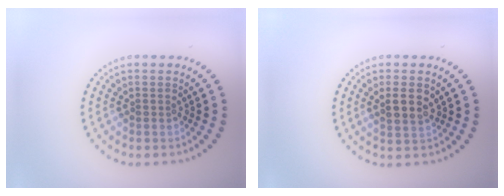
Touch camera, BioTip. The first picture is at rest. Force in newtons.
{"total": 2.4, "press": 2.3, "slide": 0.7}